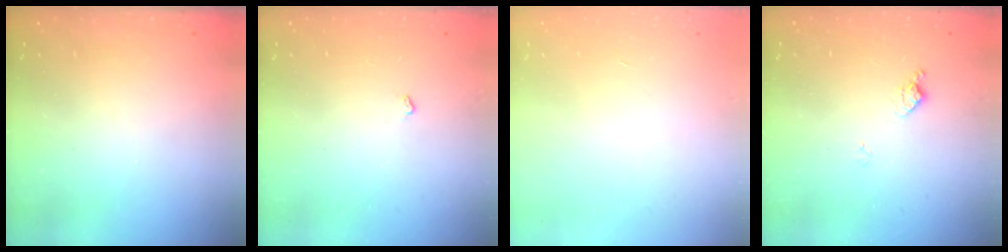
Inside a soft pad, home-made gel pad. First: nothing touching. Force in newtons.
{"total": 3.0, "press": 2.9, "slide": 0.5}
{"total": 0.0}
{"total": 6.7, "press": 6.7, "slide": 0.8}